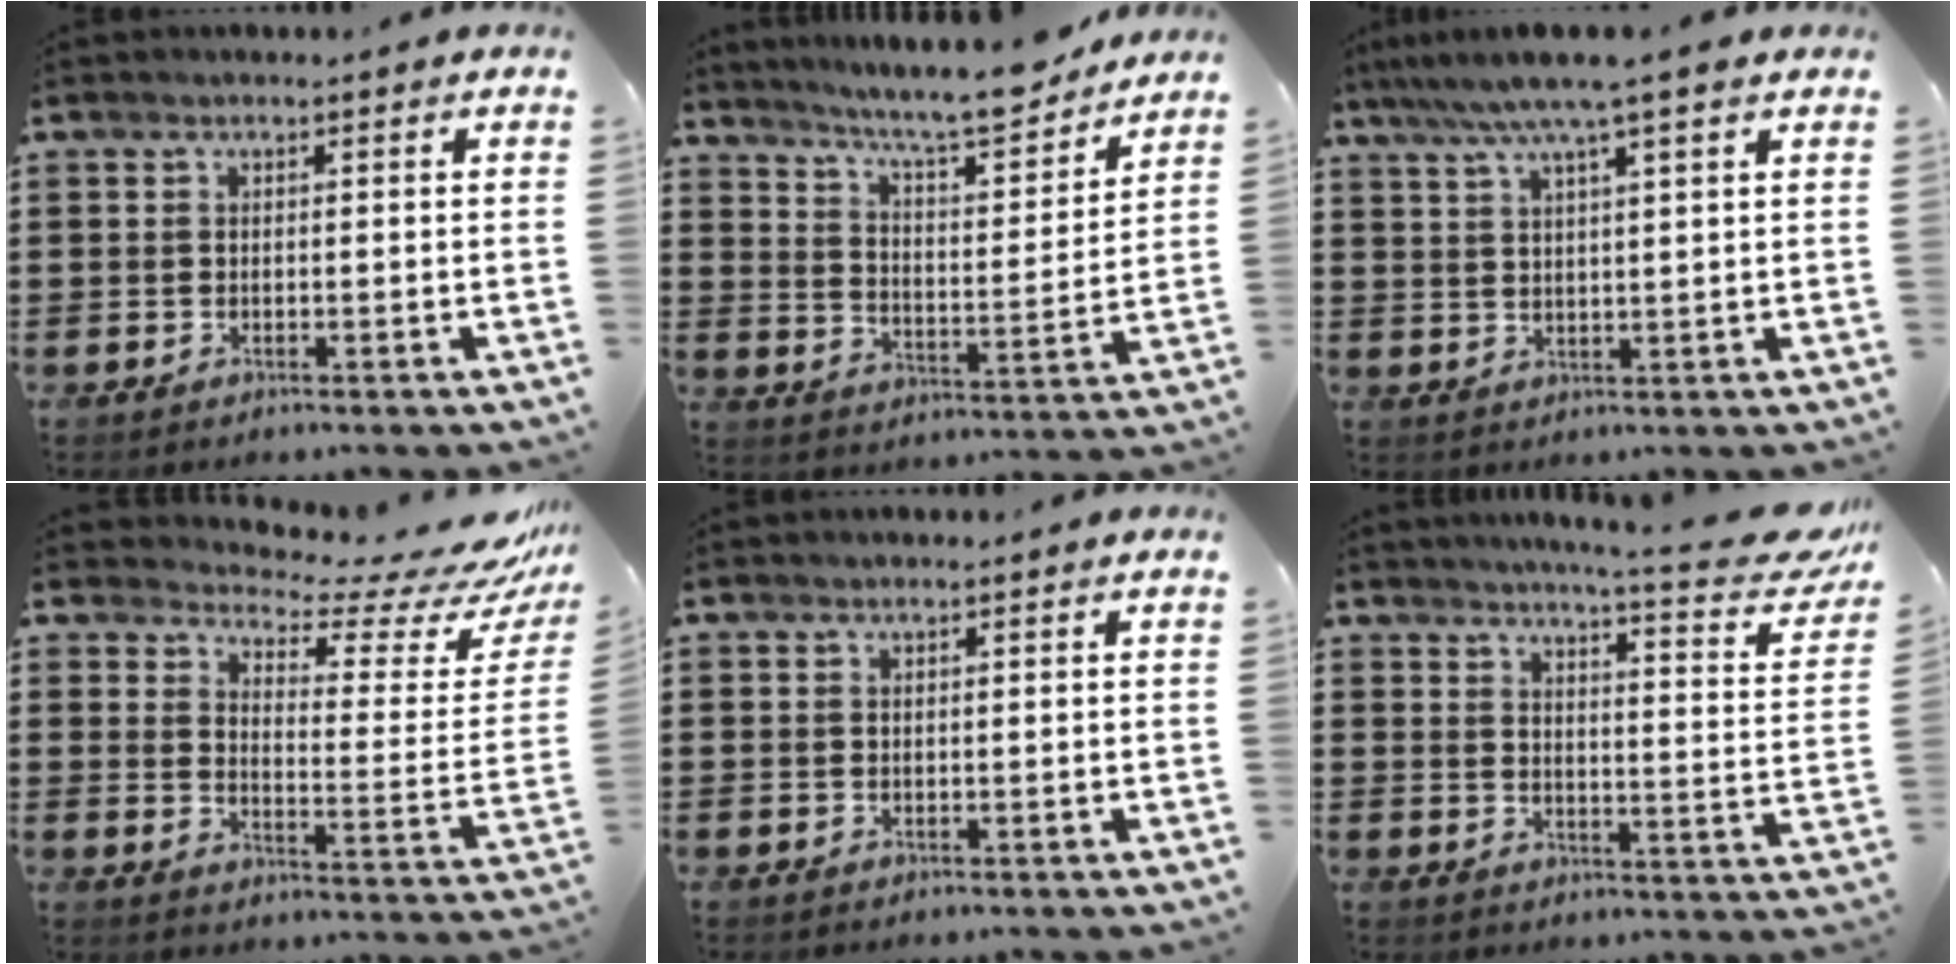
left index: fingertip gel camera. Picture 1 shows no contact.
{"total": 8.3, "force": [7.7, 0.1, 3.2], "torque": [-0.081, -0.053, 0.129]}
{"total": 5.9, "force": [4.4, -0.2, 4.0], "torque": [-0.088, -0.011, 0.074]}
{"total": 6.2, "force": [5.6, 1.0, 2.4], "torque": [-0.052, -0.051, 0.091]}
{"total": 0.0}
{"total": 6.6, "force": [5.8, -0.5, 3.1], "torque": [-0.053, -0.051, 0.091]}